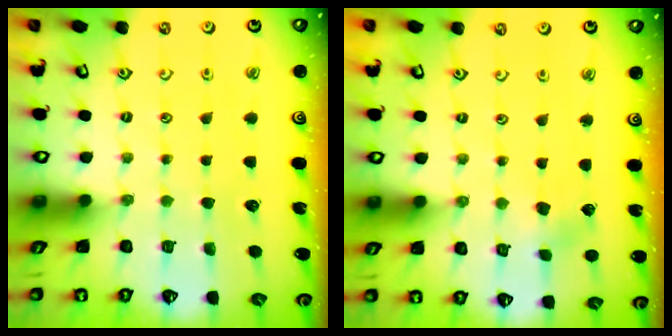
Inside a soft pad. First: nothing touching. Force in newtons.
{"total": 2.7, "press": 2.6, "slide": 0.5}